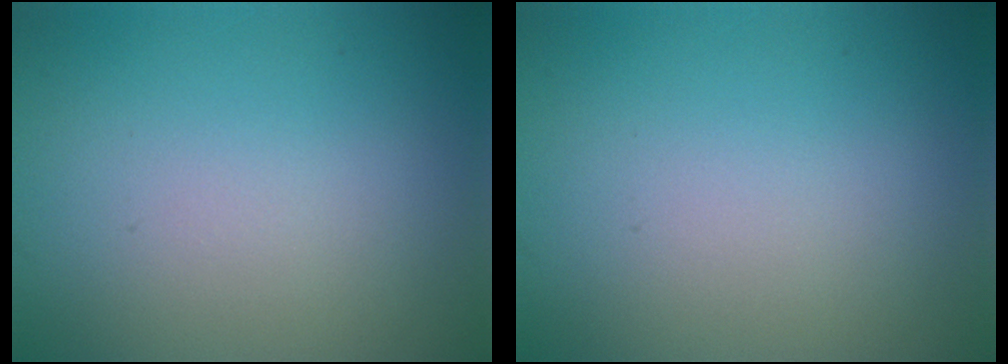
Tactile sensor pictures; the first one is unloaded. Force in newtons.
{"total": 0.0}